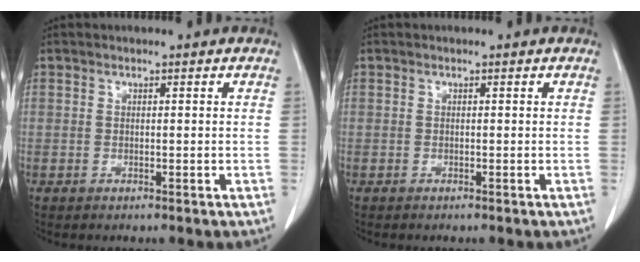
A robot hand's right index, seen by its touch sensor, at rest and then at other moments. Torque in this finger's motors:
{"motor_torque": [0.03, -0.02, -0.03, -0.01]}